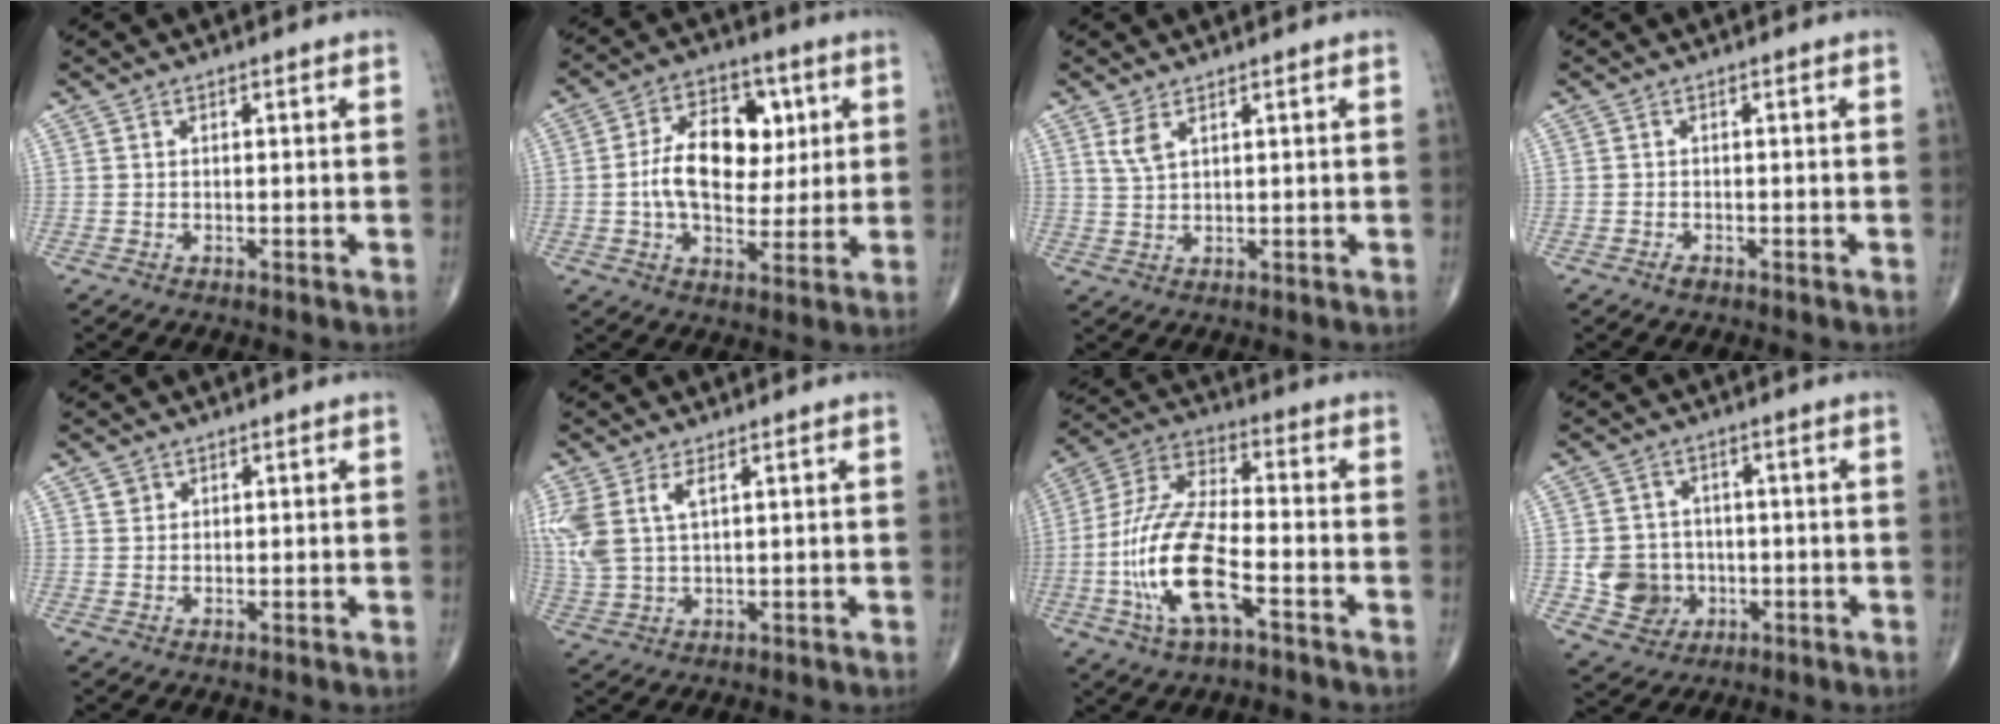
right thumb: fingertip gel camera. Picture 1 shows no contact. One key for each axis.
{"total": 14.7, "fx": 1.7, "fy": 9.4, "fz": 11.2, "tx": -0.145, "ty": 0.010, "tz": 0.024}
{"total": 2.8, "fx": 1.6, "fy": 1.1, "fz": 2.0, "tx": -0.043, "ty": -0.004, "tz": 0.041}
{"total": 0.9, "fx": -0.6, "fy": 0.4, "fz": 0.4, "tx": -0.005, "ty": 0.002, "tz": -0.013}
{"total": 1.4, "fx": 0.7, "fy": 1.2, "fz": 0.2, "tx": 0.009, "ty": -0.003, "tz": 0.009}
{"total": 8.9, "fx": 3.2, "fy": 4.5, "fz": 6.9, "tx": -0.173, "ty": 0.003, "tz": 0.076}
{"total": 16.6, "fx": -5.4, "fy": 6.3, "fz": 14.4, "tx": -0.302, "ty": 0.031, "tz": -0.102}
{"total": 8.1, "fx": -1.2, "fy": 7.5, "fz": 2.8, "tx": -0.012, "ty": 0.007, "tz": -0.014}